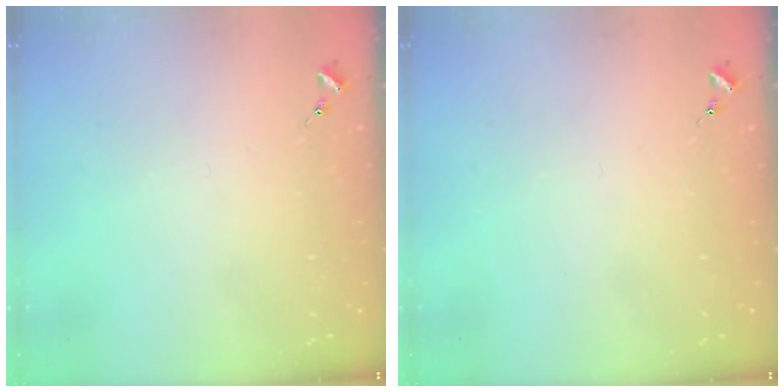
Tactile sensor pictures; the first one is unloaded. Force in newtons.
{"total": 0.0}